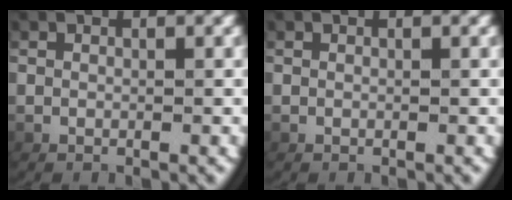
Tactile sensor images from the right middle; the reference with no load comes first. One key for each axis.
{"total": 0.0}